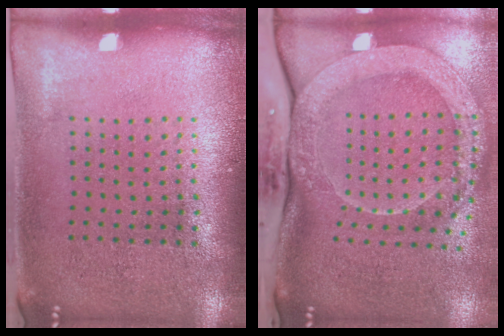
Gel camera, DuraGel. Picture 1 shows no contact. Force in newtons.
{"total": 2.7, "press": 2.2, "slide": 1.6}